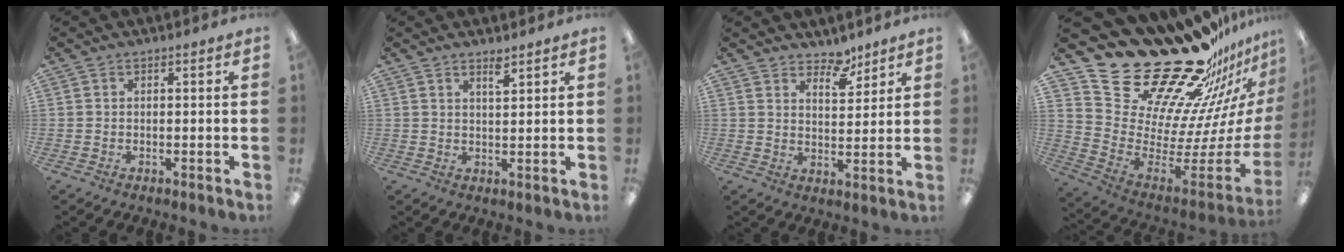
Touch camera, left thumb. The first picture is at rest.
{"total": 2.6, "force": [2.3, 0.4, 1.2], "torque": [-0.020, -0.006, 0.040]}
{"total": 6.0, "force": [5.3, 2.5, 1.3], "torque": [-0.007, -0.036, 0.095]}
{"total": 31.9, "force": [25.2, 13.9, 13.7], "torque": [-0.153, -0.229, 0.487]}